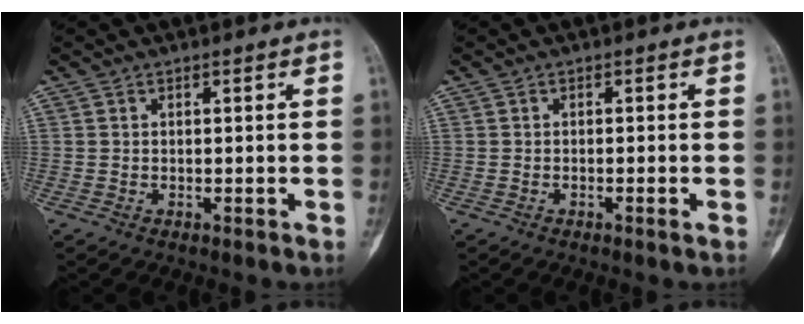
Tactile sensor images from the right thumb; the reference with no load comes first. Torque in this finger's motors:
{"motor_torque": [-0.30, 0.05, -0.03, 0.20, 0.03]}